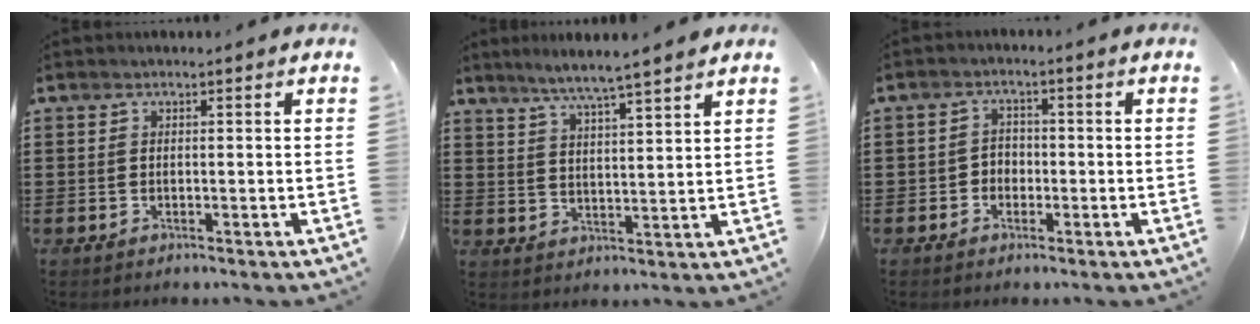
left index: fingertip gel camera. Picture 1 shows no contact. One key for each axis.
{"total": 5.1, "fx": 4.5, "fy": -0.8, "fz": 2.2, "tx": -0.060, "ty": -0.021, "tz": 0.075}
{"total": 2.2, "fx": -1.2, "fy": 1.7, "fz": 0.5, "tx": -0.017, "ty": 0.006, "tz": -0.028}